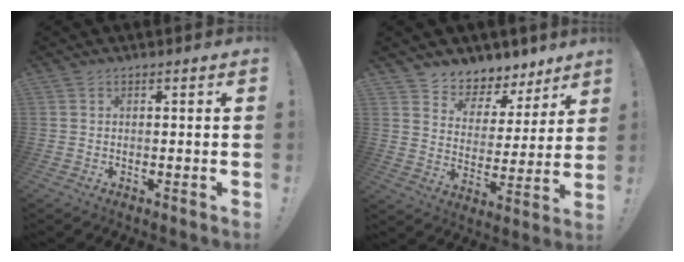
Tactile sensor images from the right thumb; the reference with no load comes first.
{"total": 7.3, "force": [5.7, 4.4, 1.1], "torque": [-0.020, -0.060, 0.108]}